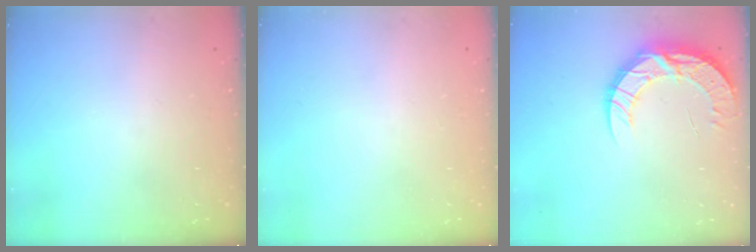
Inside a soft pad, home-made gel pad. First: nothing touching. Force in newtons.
{"total": 0.0}
{"total": 13.0, "press": 12.9, "slide": 1.0}